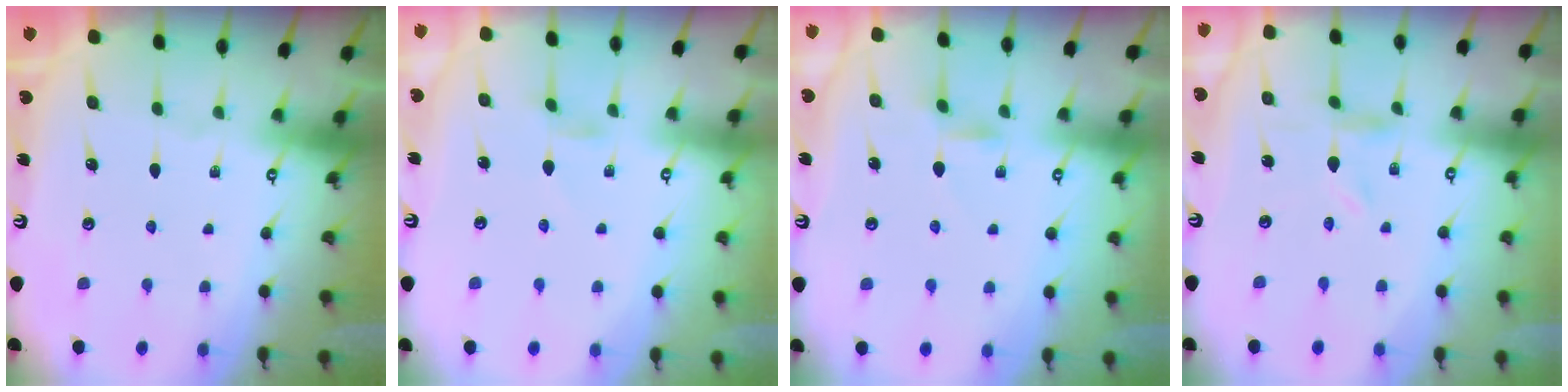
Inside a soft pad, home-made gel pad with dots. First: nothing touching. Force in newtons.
{"total": 0.5, "press": 0.4, "slide": 0.3}
{"total": 2.5, "press": 2.5, "slide": 0.4}
{"total": 0.0}